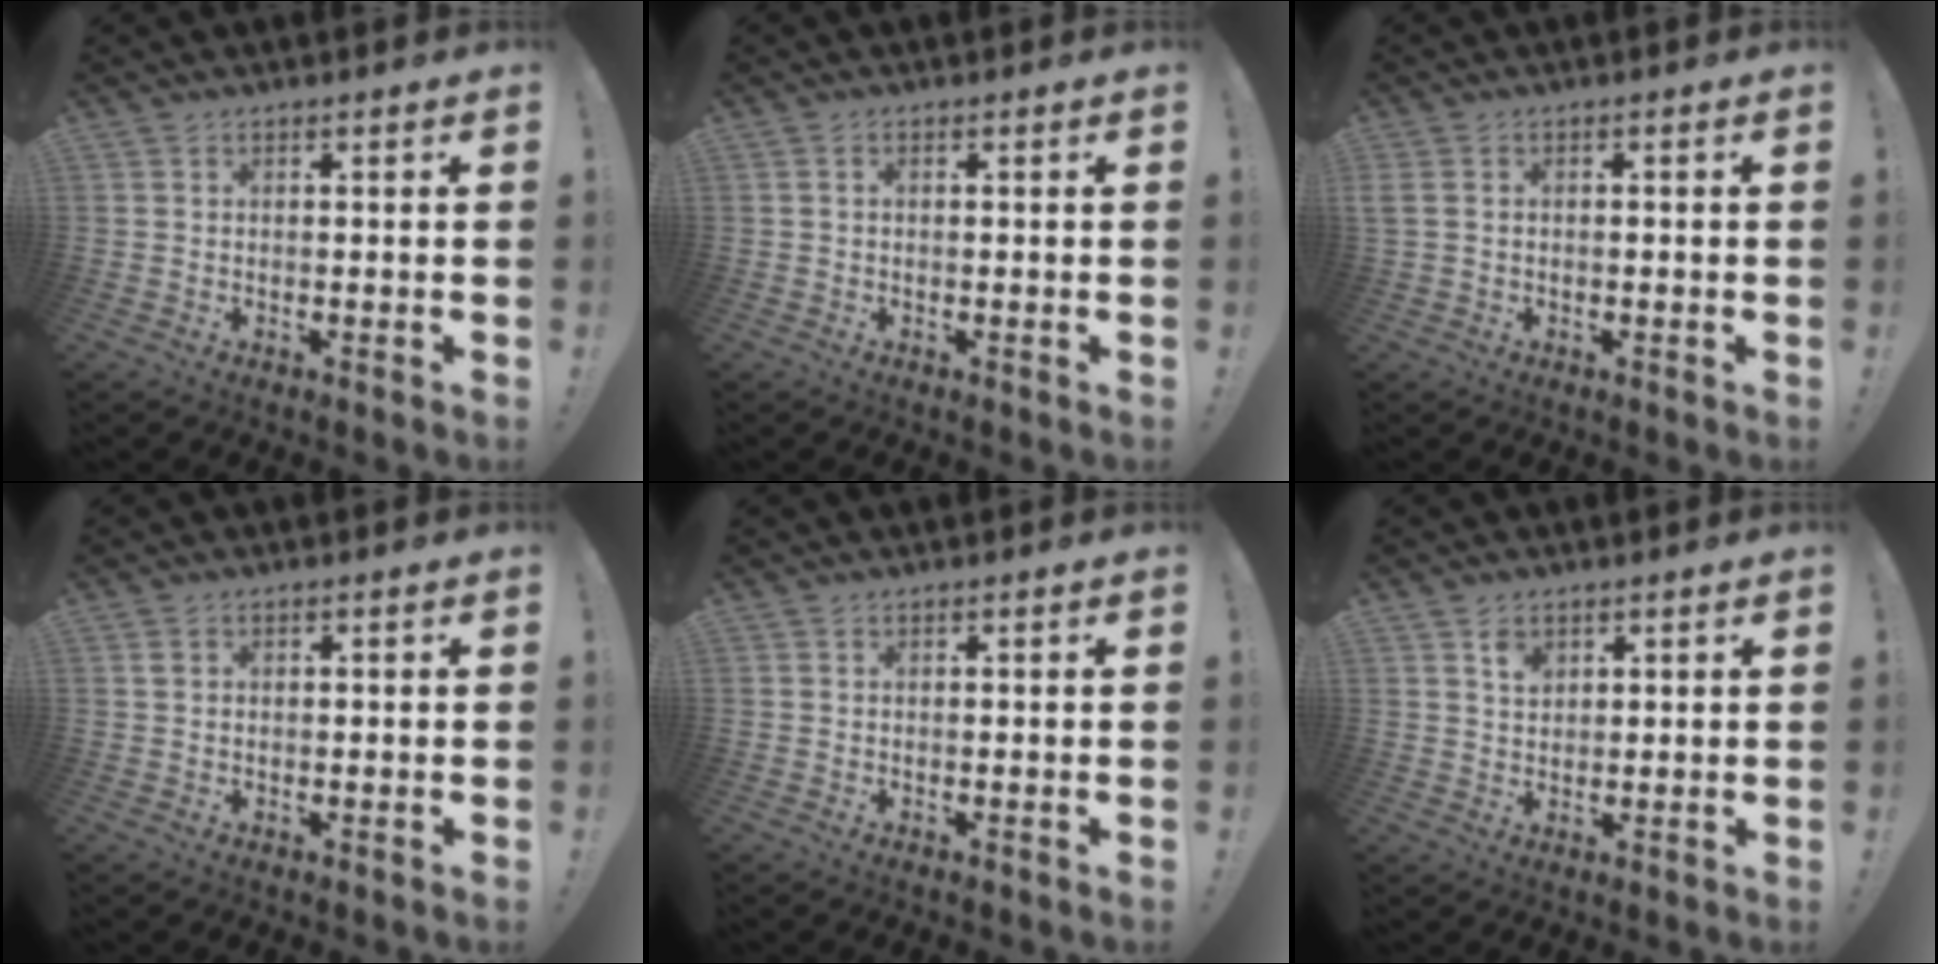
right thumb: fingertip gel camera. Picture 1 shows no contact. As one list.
[{"total": 0.6, "force": [0.1, 0.4, 0.5], "torque": [-0.016, 0.005, 0.002]}, {"total": 1.6, "force": [-0.5, 0.5, 1.4], "torque": [-0.026, 0.003, -0.008]}, {"total": 0.8, "force": [0.1, 0.6, 0.5], "torque": [-0.004, 0.001, 0.000]}, {"total": 0.0}, {"total": 4.0, "force": [2.5, 2.7, 1.5], "torque": [-0.012, -0.015, 0.042]}]